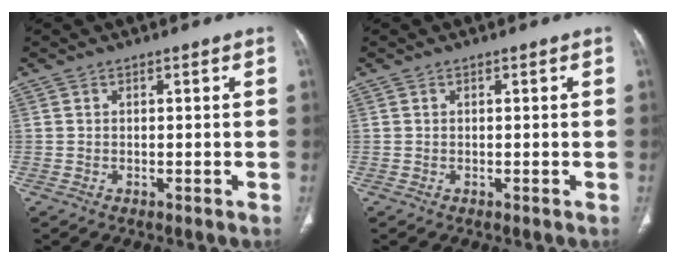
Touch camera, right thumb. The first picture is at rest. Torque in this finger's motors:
{"motor_torque": [-0.14, 0.08, -0.02, 0.21, -0.01]}